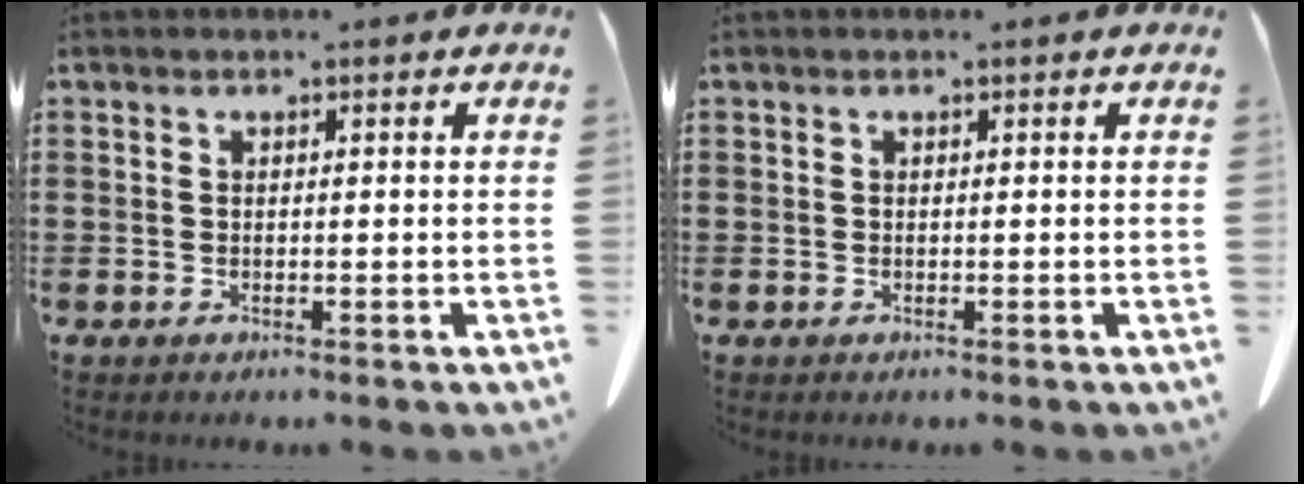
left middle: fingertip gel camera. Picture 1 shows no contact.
{"total": 0.0}